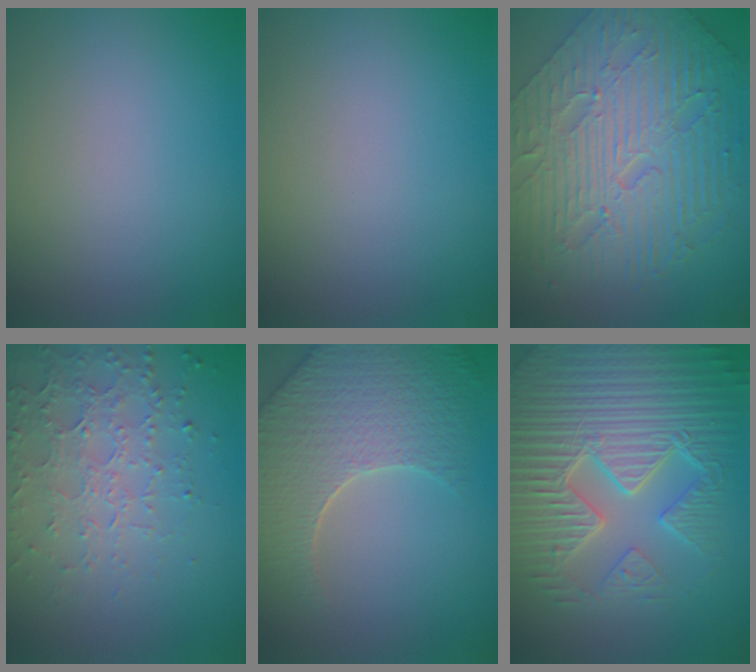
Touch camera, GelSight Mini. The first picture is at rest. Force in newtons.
{"total": 0.0}
{"total": 10.4, "press": 7.1, "slide": 7.6}
{"total": 3.7, "press": 3.7, "slide": 0.5}
{"total": 7.4, "press": 5.7, "slide": 4.8}
{"total": 9.5, "press": 6.8, "slide": 6.7}